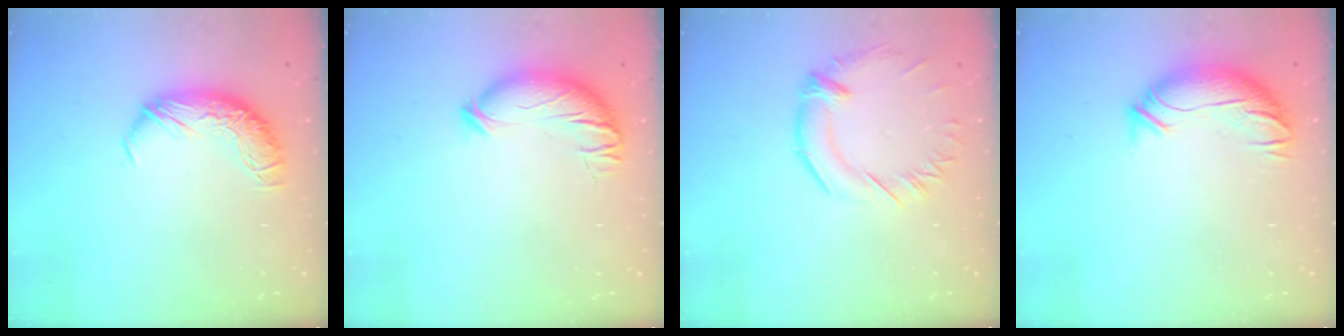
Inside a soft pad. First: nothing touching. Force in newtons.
{"total": 4.4, "press": 4.1, "slide": 1.7}
{"total": 1.2, "press": 0.6, "slide": 1.1}
{"total": 3.6, "press": 2.6, "slide": 2.5}